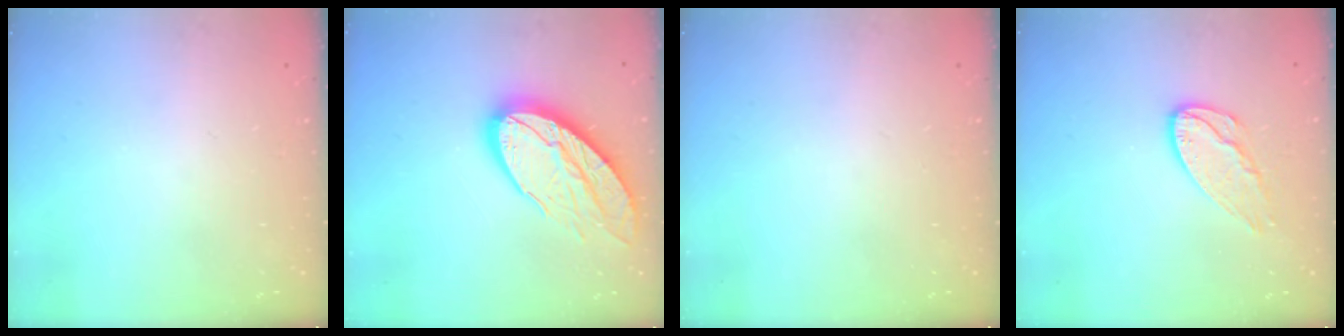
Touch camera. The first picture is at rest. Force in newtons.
{"total": 18.8, "press": 18.8, "slide": 1.2}
{"total": 0.0}
{"total": 9.5, "press": 9.5, "slide": 0.4}